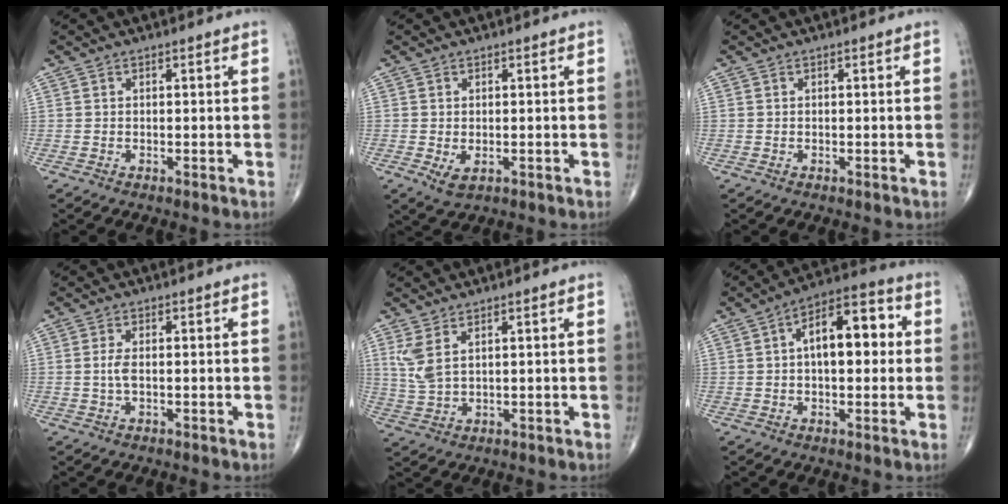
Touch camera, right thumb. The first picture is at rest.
{"total": 2.7, "force": [-0.7, 1.5, 2.1], "torque": [-0.033, -0.006, -0.003]}
{"total": 0.0}
{"total": 2.2, "force": [-0.1, 0.8, 2.0], "torque": [-0.051, -0.001, -0.001]}
{"total": 4.9, "force": [2.2, 1.9, 3.9], "torque": [-0.094, -0.006, 0.057]}
{"total": 12.8, "force": [1.7, 6.4, 10.9], "torque": [-0.144, 0.029, 0.018]}